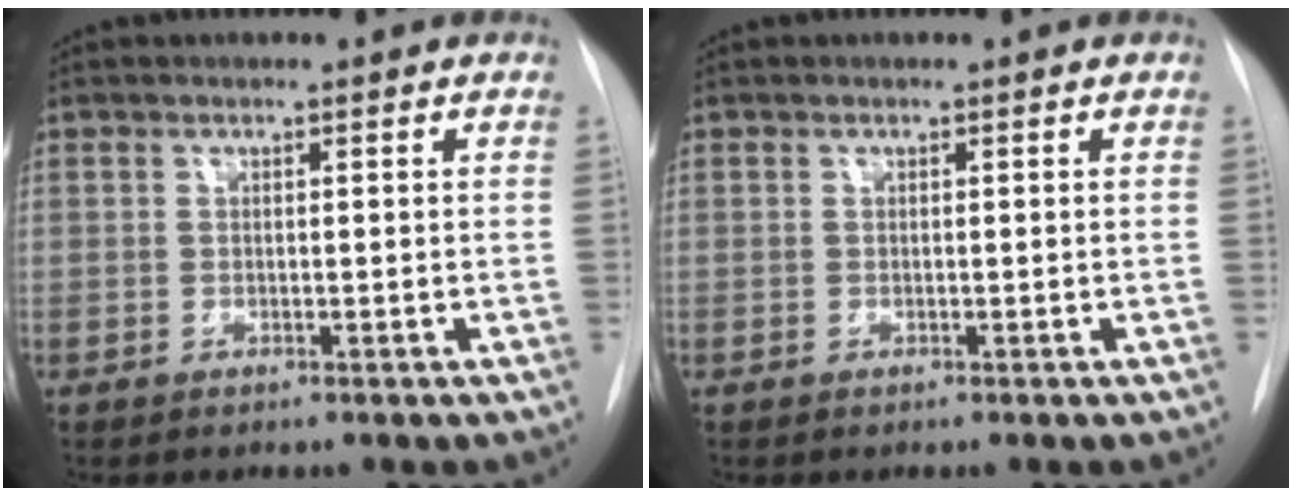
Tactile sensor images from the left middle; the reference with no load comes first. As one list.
[{"total": 0.0}]